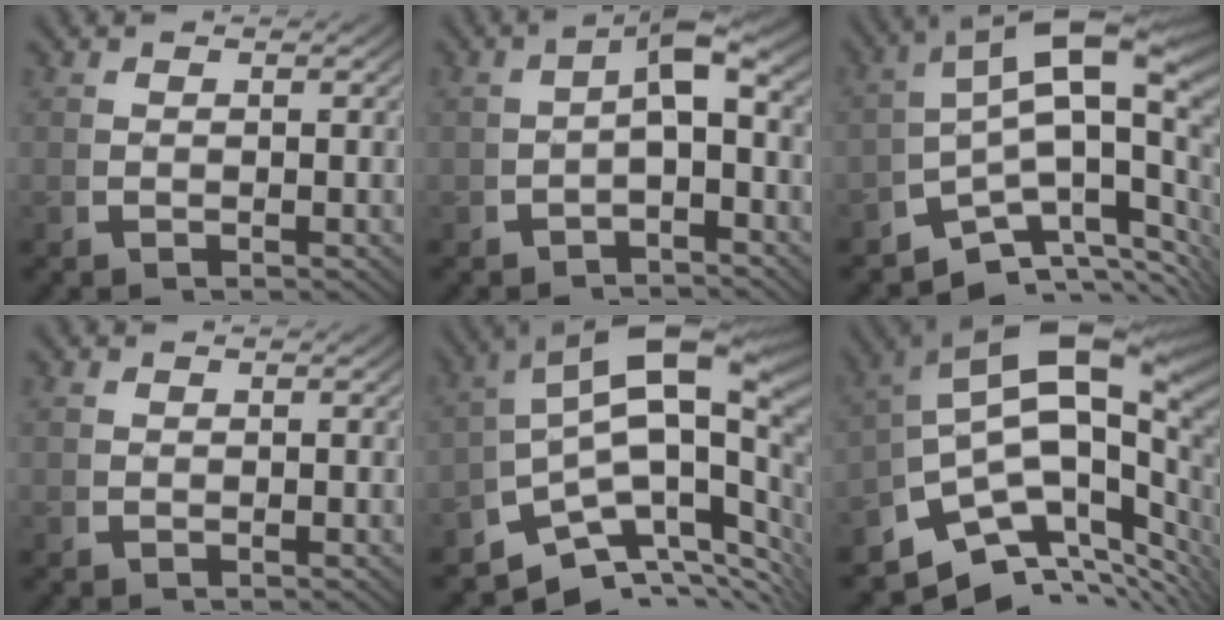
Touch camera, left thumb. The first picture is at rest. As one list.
[{"total": 5.1, "force": [-0.3, 2.7, 4.3], "torque": [-0.067, 0.000, -0.004]}, {"total": 12.8, "force": [-3.1, 7.7, 9.8], "torque": [-0.152, -0.034, -0.039]}, {"total": 0.6, "force": [0.3, 0.5, 0.2], "torque": [-0.010, -0.006, 0.009]}, {"total": 16.1, "force": [-2.3, 10.2, 12.2], "torque": [-0.191, -0.041, -0.029]}, {"total": 18.4, "force": [-2.2, 12.0, 13.8], "torque": [-0.219, -0.036, -0.034]}]